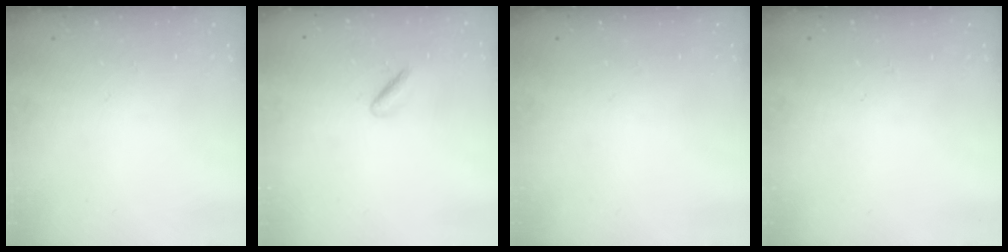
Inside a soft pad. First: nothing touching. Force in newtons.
{"total": 2.1, "press": 2.0, "slide": 0.6}
{"total": 0.0}
{"total": 0.0}